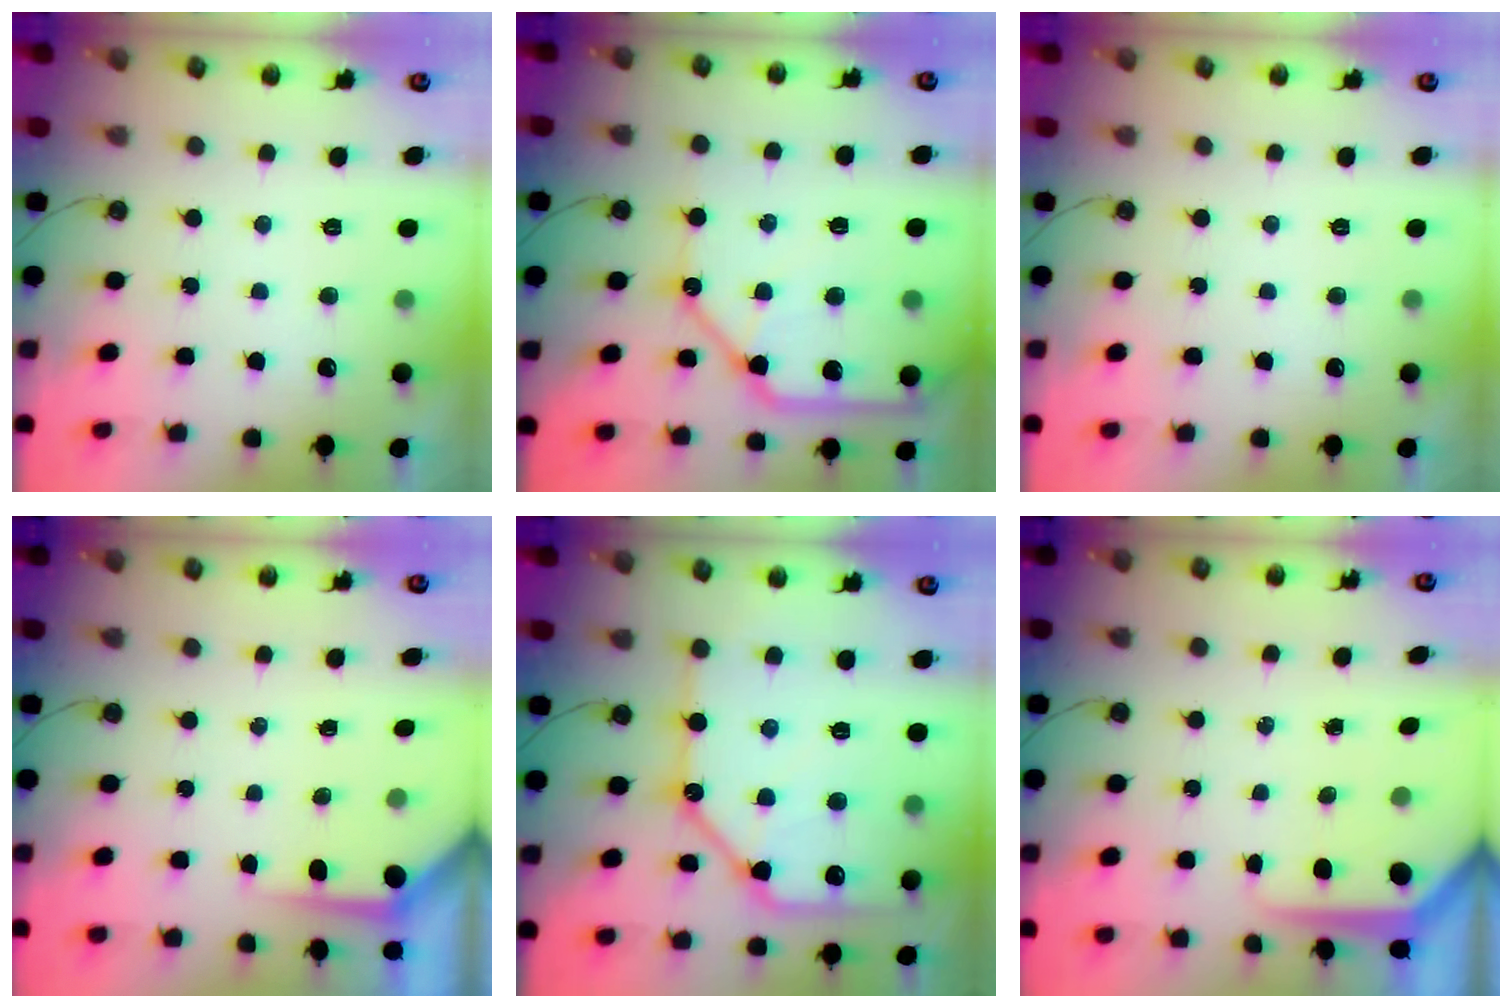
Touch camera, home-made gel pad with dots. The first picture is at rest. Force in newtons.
{"total": 16.7, "press": 16.5, "slide": 2.6}
{"total": 0.0}
{"total": 3.8, "press": 3.7, "slide": 0.4}
{"total": 19.5, "press": 19.4, "slide": 2.2}
{"total": 6.2, "press": 6.2, "slide": 0.4}